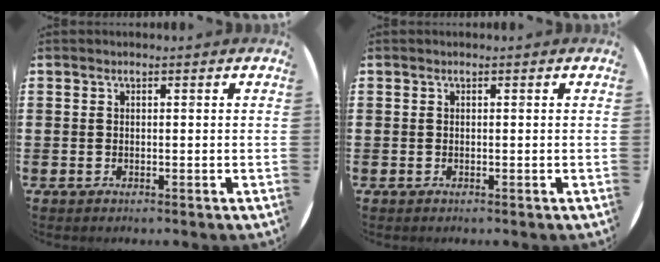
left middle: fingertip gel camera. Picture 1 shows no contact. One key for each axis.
{"total": 0.0}